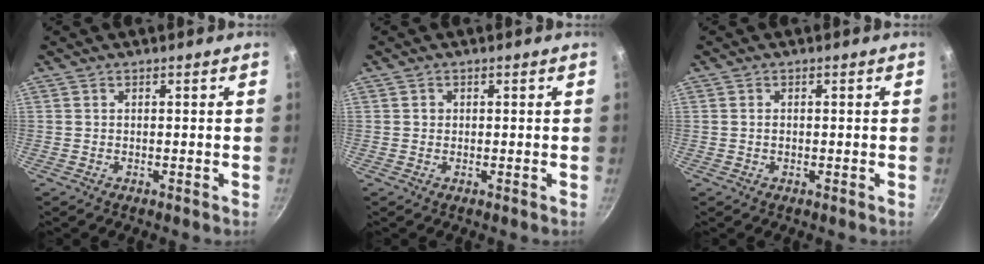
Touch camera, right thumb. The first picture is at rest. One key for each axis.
{"total": 0.8, "fx": 0.1, "fy": 0.8, "fz": 0.2, "tx": 0.002, "ty": 0.002, "tz": 0.000}
{"total": 0.9, "fx": 0.0, "fy": 0.7, "fz": 0.6, "tx": -0.008, "ty": 0.003, "tz": 0.000}